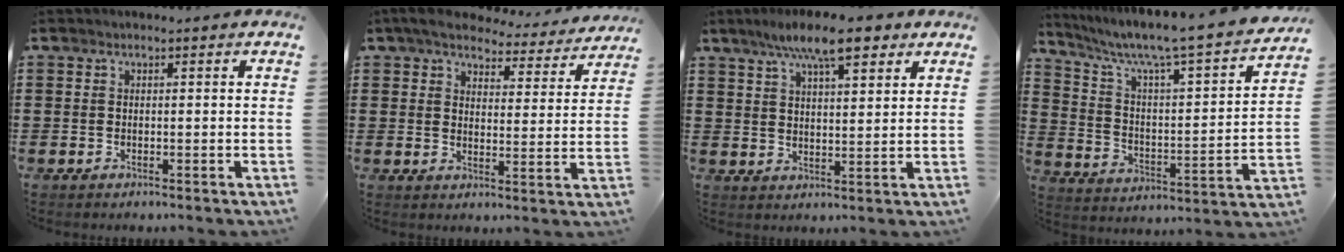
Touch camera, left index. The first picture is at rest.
{"total": 5.1, "force": [4.8, 1.1, 1.5], "torque": [-0.055, -0.027, 0.082]}
{"total": 9.3, "force": [6.5, 2.4, 6.2], "torque": [-0.119, -0.006, 0.112]}
{"total": 5.8, "force": [4.8, 0.2, 3.3], "torque": [-0.089, -0.049, 0.070]}